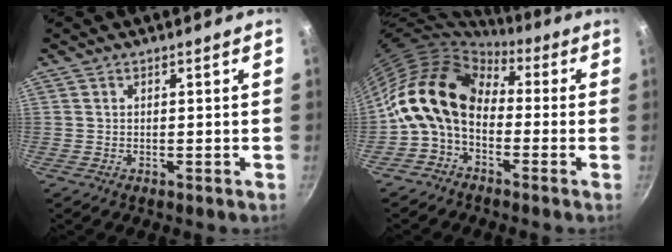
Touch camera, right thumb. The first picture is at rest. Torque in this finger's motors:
{"motor_torque": [0.75, 3.06, 1.45, -1.32, 0.59]}